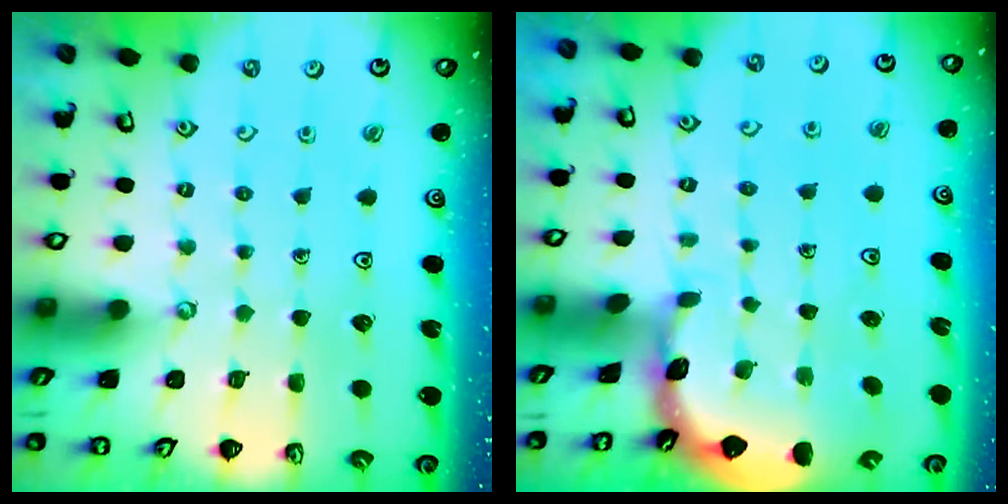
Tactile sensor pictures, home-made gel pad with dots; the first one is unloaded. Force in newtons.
{"total": 1.2, "press": 1.1, "slide": 0.2}